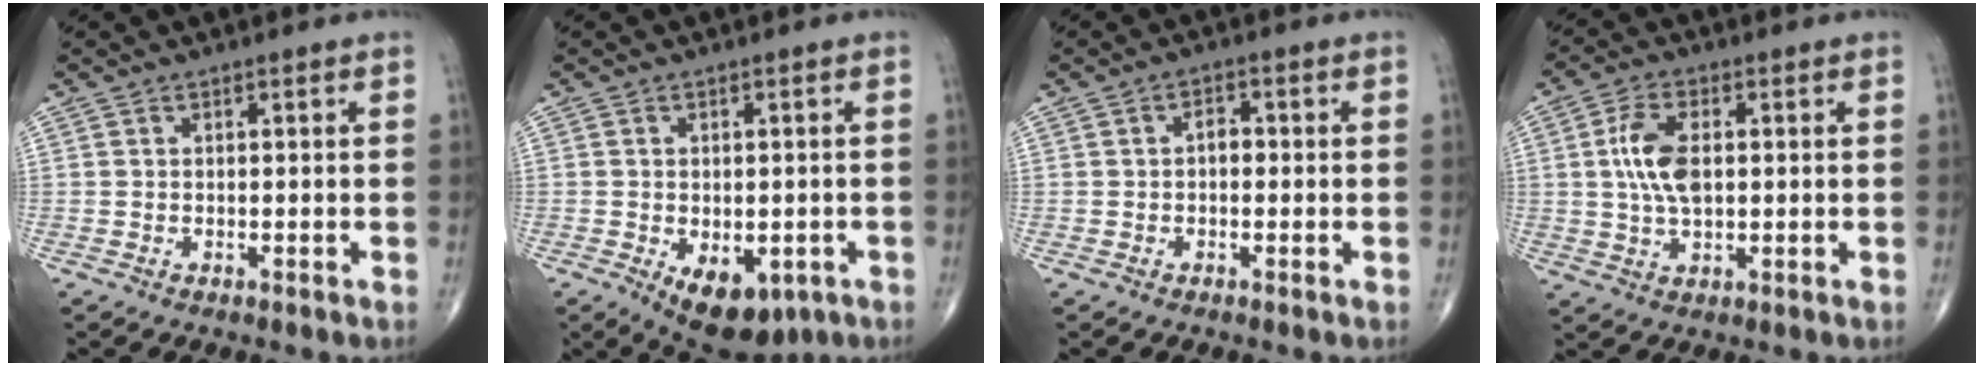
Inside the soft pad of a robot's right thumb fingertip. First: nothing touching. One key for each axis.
{"total": 10.1, "fx": -4.0, "fy": 5.8, "fz": 7.3, "tx": -0.091, "ty": -0.001, "tz": -0.045}
{"total": 2.1, "fx": -0.3, "fy": 1.5, "fz": 1.5, "tx": -0.010, "ty": 0.009, "tz": -0.010}
{"total": 8.2, "fx": 0.9, "fy": 4.4, "fz": 6.9, "tx": -0.135, "ty": 0.002, "tz": 0.015}